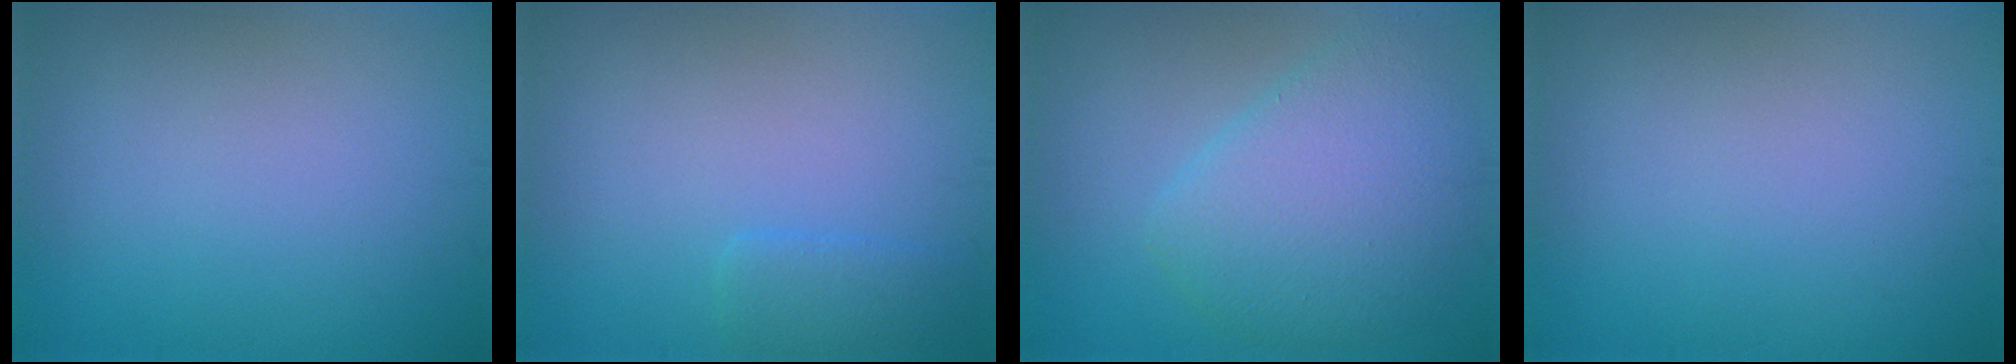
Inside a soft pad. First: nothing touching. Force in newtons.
{"total": 1.6, "press": 1.5, "slide": 0.2}
{"total": 5.8, "press": 5.8, "slide": 0.4}
{"total": 0.0}